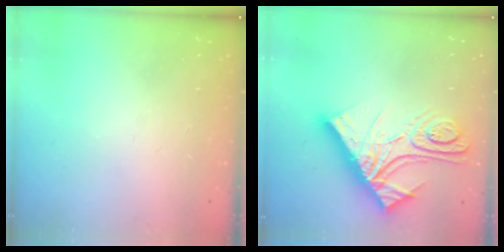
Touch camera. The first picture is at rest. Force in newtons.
{"total": 21.6, "press": 21.5, "slide": 2.3}